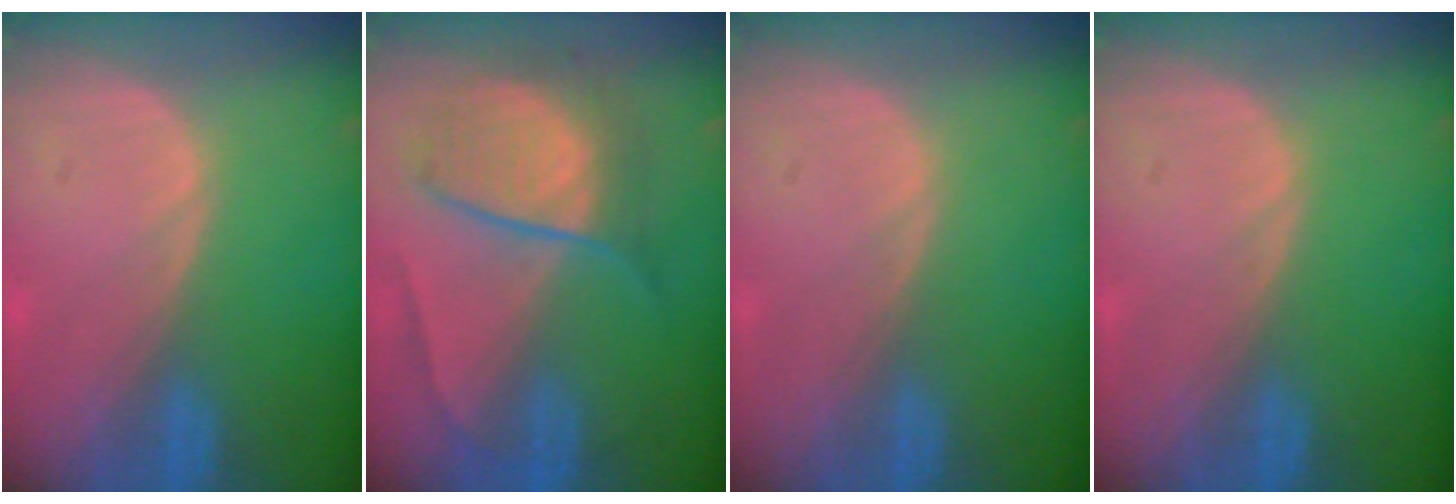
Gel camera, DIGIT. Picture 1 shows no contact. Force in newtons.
{"total": 7.6, "press": 7.6, "slide": 0.3}
{"total": 0.0}
{"total": 0.0}